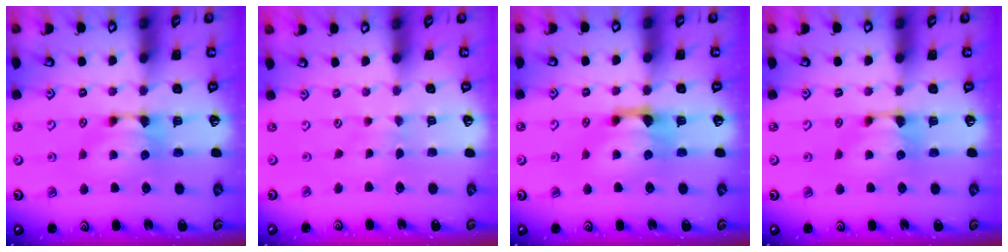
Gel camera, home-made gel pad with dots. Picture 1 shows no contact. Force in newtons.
{"total": 2.4, "press": 2.4, "slide": 0.1}
{"total": 1.5, "press": 0.5, "slide": 1.4}
{"total": 0.0}